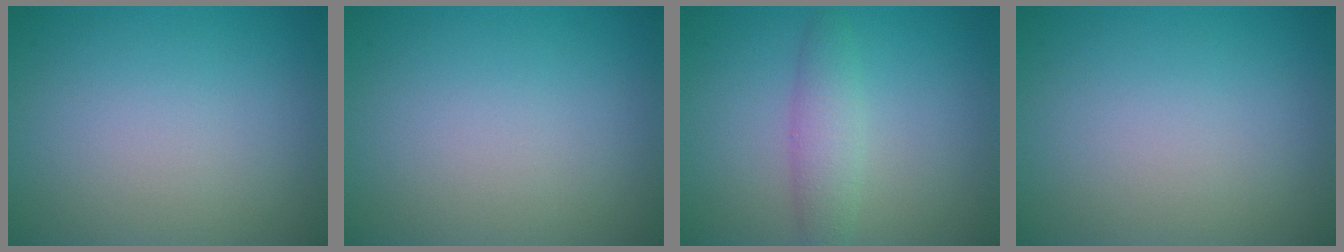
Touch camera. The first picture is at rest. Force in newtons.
{"total": 0.0}
{"total": 2.7, "press": 2.7, "slide": 0.1}
{"total": 0.0}